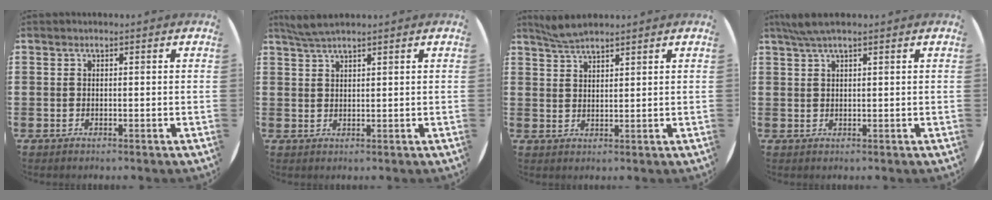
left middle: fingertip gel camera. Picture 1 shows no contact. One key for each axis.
{"total": 2.7, "fx": 2.3, "fy": 0.2, "fz": 1.2, "tx": -0.028, "ty": 0.004, "tz": 0.043}
{"total": 3.3, "fx": 3.1, "fy": 0.2, "fz": 0.9, "tx": -0.025, "ty": -0.001, "tz": 0.058}
{"total": 2.5, "fx": 1.9, "fy": 0.2, "fz": 1.7, "tx": -0.035, "ty": 0.005, "tz": 0.033}